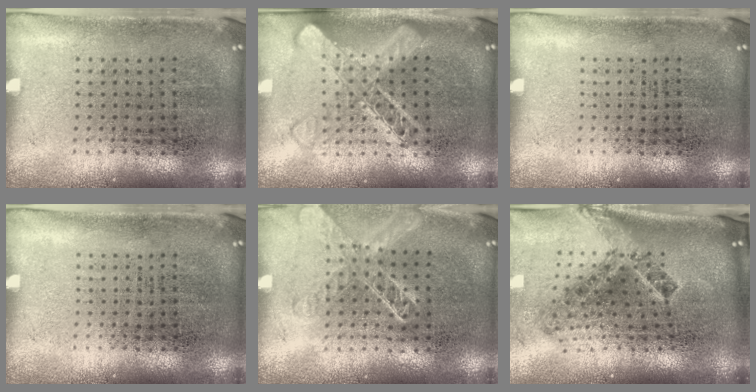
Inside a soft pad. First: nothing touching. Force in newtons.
{"total": 2.0, "press": 2.0, "slide": 0.2}
{"total": 0.0}
{"total": 0.0}
{"total": 1.4, "press": 1.3, "slide": 0.5}
{"total": 2.5, "press": 1.5, "slide": 2.0}